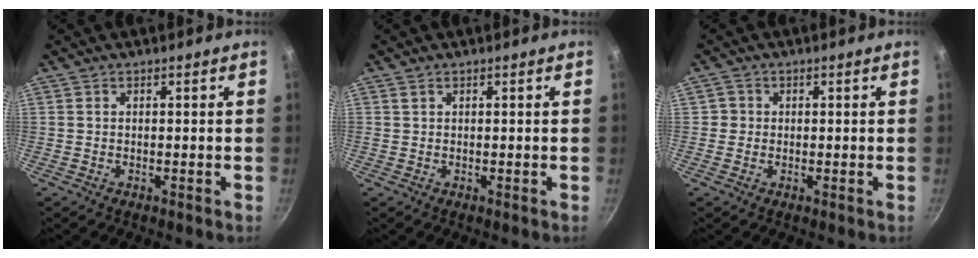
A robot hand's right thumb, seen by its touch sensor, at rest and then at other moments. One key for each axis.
{"total": 0.8, "fx": 0.5, "fy": 0.4, "fz": 0.4, "tx": -0.007, "ty": 0.001, "tz": 0.010}
{"total": 1.8, "fx": -0.1, "fy": 1.8, "fz": 0.3, "tx": 0.006, "ty": 0.006, "tz": -0.004}